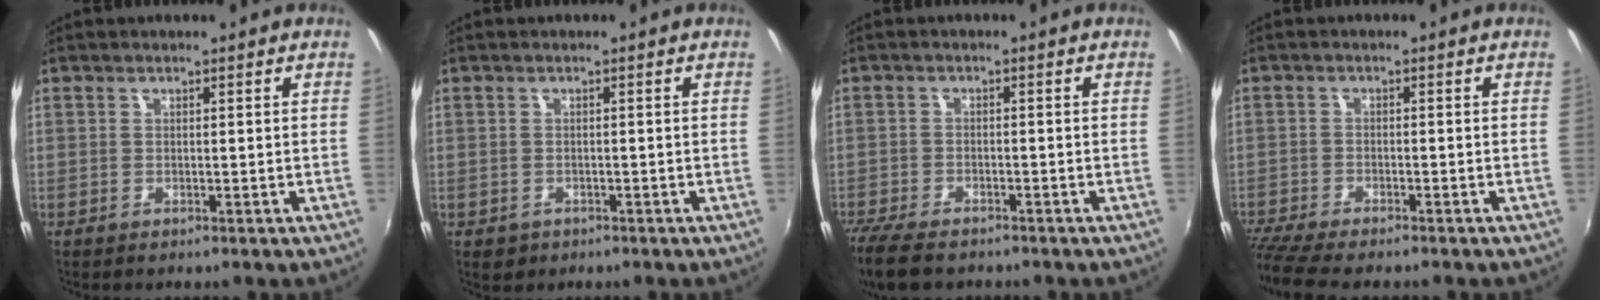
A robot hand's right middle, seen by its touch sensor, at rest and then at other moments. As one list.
[{"total": 2.2, "force": [-0.9, 1.8, 0.7], "torque": [-0.018, -0.004, -0.011]}, {"total": 9.1, "force": [-7.4, 2.9, 4.3], "torque": [-0.117, -0.036, -0.138]}, {"total": 7.8, "force": [-6.8, 1.0, 3.6], "torque": [-0.100, -0.037, -0.122]}]